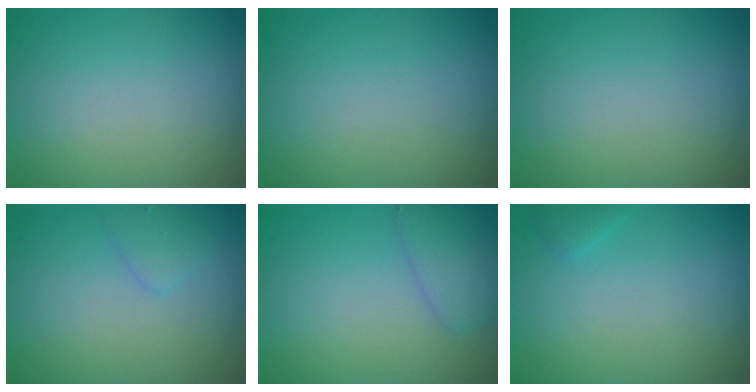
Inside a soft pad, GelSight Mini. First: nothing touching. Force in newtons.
{"total": 0.0}
{"total": 0.0}
{"total": 1.2, "press": 1.2, "slide": 0.0}
{"total": 1.9, "press": 1.9, "slide": 0.1}
{"total": 0.7, "press": 0.7, "slide": 0.1}